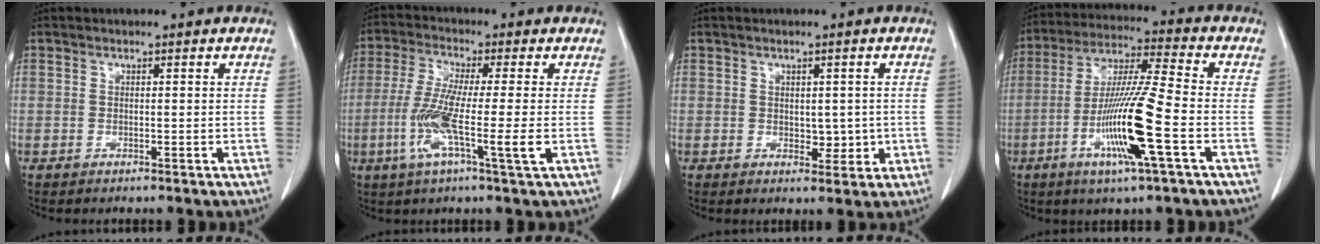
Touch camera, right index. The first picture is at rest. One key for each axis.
{"total": 10.3, "fx": -2.4, "fy": -0.3, "fz": 10.0, "tx": -0.197, "ty": -0.019, "tz": -0.055}
{"total": 3.1, "fx": -0.2, "fy": 2.0, "fz": 2.4, "tx": -0.025, "ty": -0.001, "tz": 0.006}
{"total": 14.2, "fx": -4.6, "fy": -0.2, "fz": 13.4, "tx": -0.268, "ty": -0.013, "tz": -0.092}